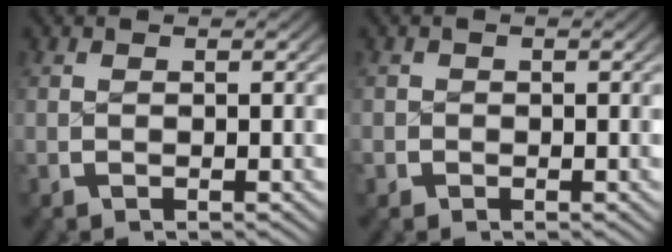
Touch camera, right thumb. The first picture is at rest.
{"total": 1.3, "force": [-0.1, 1.0, -0.8], "torque": [0.016, -0.007, -0.001]}